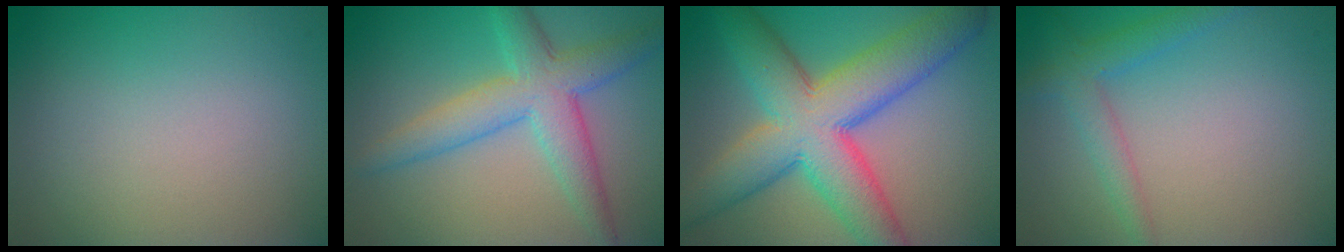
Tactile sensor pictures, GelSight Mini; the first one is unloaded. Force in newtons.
{"total": 5.5, "press": 5.5, "slide": 0.1}
{"total": 10.7, "press": 10.7, "slide": 0.3}
{"total": 2.7, "press": 2.7, "slide": 0.1}